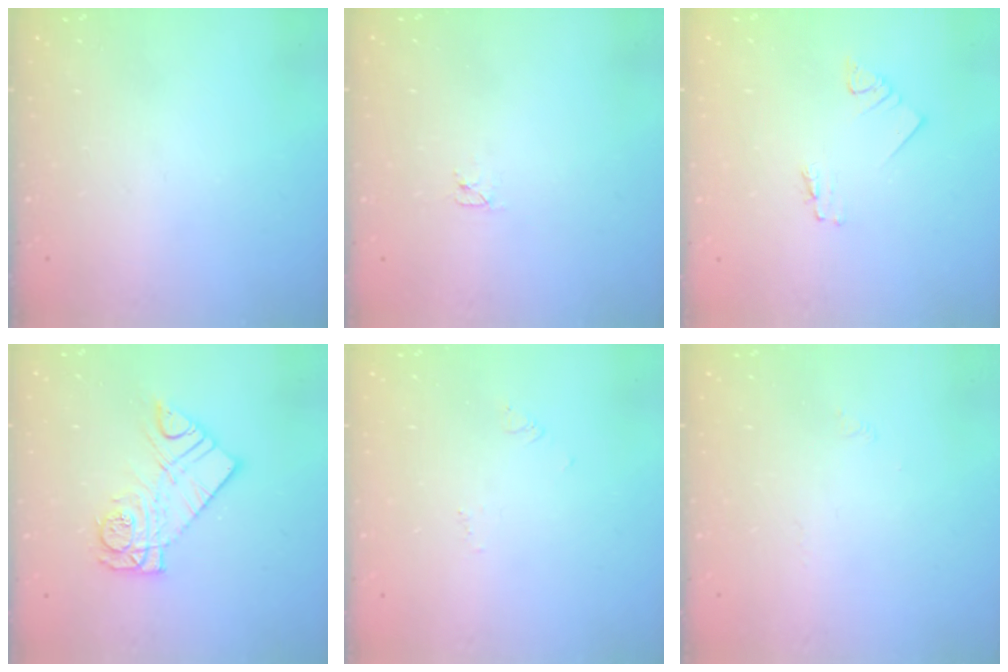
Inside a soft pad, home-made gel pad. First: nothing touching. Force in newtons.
{"total": 2.6, "press": 2.6, "slide": 0.3}
{"total": 1.2, "press": 1.2, "slide": 0.1}
{"total": 11.7, "press": 11.7, "slide": 1.0}
{"total": 2.7, "press": 2.7, "slide": 0.2}
{"total": 1.7, "press": 1.6, "slide": 0.4}